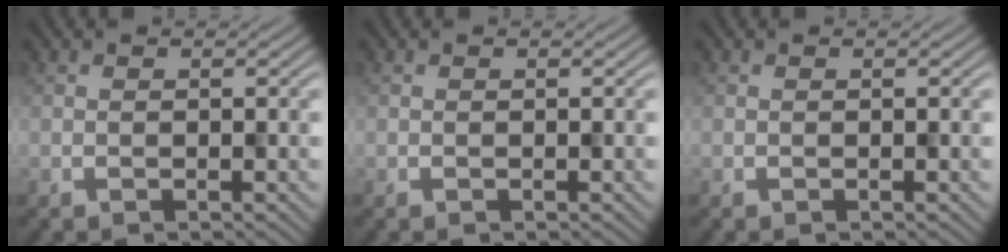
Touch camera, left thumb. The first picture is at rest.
{"total": 0.0}
{"total": 0.0}